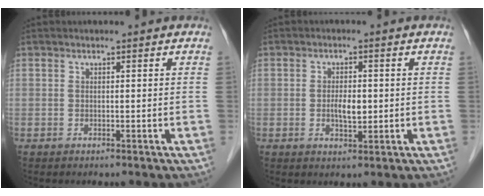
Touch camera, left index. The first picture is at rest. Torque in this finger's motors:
{"motor_torque": [0.11, 0.06, 0.08, 0.04]}